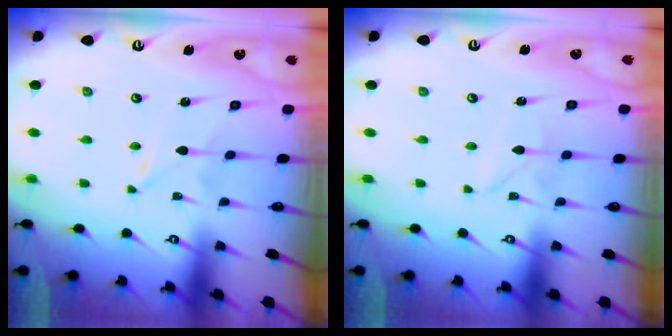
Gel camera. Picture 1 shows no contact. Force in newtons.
{"total": 1.8, "press": 1.8, "slide": 0.1}